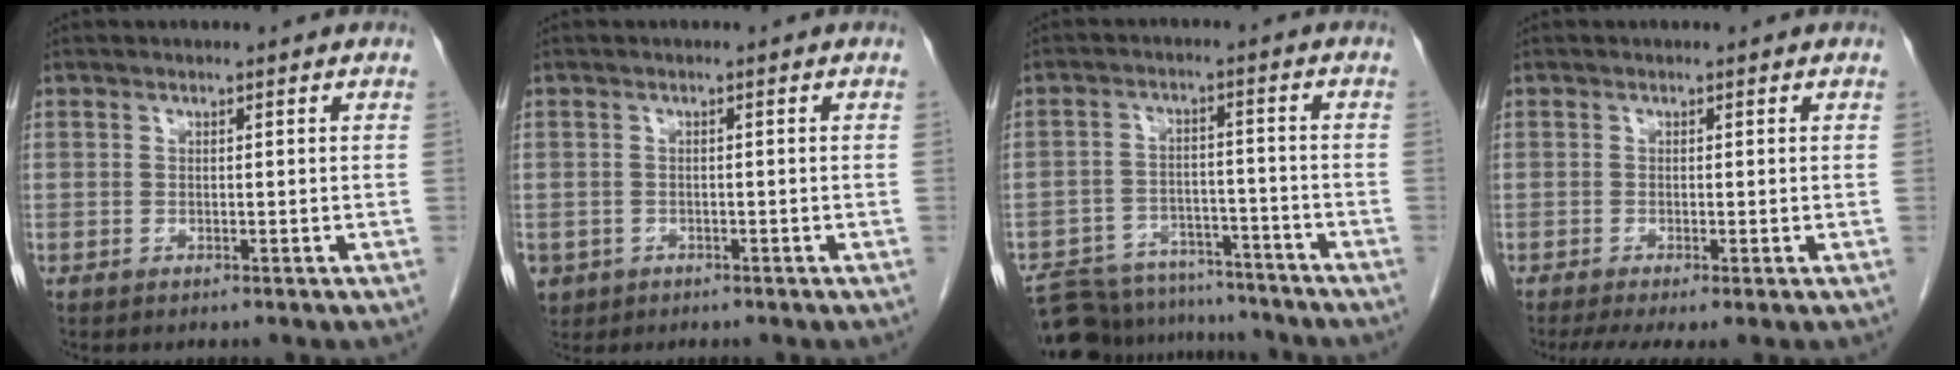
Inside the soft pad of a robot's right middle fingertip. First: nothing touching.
{"total": 3.2, "force": [-1.7, 2.7, 0.6], "torque": [-0.012, 0.001, -0.027]}
{"total": 16.7, "force": [-15.3, 5.2, 4.2], "torque": [-0.092, 0.007, -0.218]}
{"total": 4.5, "force": [-2.9, 0.8, 3.3], "torque": [-0.053, -0.015, -0.050]}